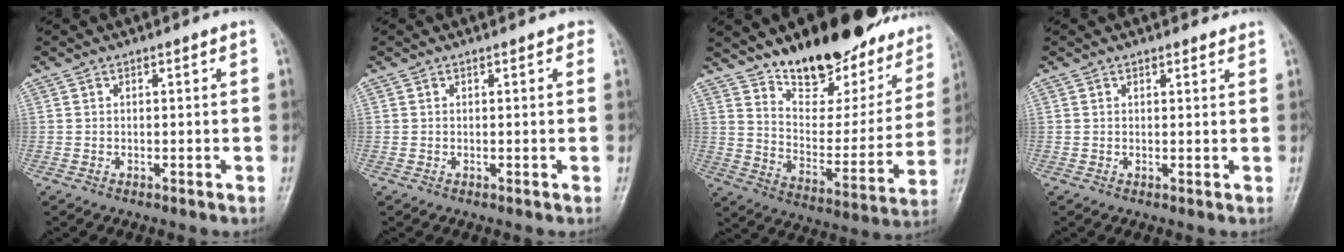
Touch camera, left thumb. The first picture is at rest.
{"total": 0.9, "force": [0.6, 0.5, 0.5], "torque": [-0.001, 0.000, 0.001]}
{"total": 26.0, "force": [18.4, 11.5, 14.3], "torque": [-0.165, -0.083, 0.271]}
{"total": 1.5, "force": [1.3, 0.6, 0.4], "torque": [0.003, -0.007, 0.016]}